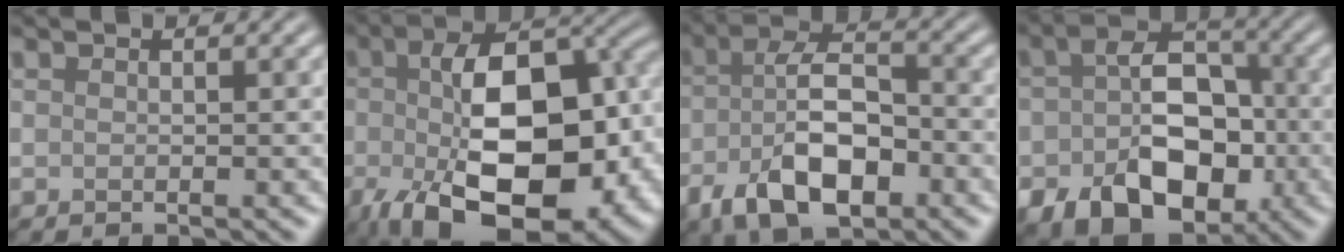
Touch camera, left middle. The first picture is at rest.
{"total": 15.6, "force": [-3.4, 8.1, 12.9], "torque": [-0.200, -0.014, -0.051]}
{"total": 8.5, "force": [-3.4, 4.0, 6.7], "torque": [-0.128, 0.003, -0.068]}
{"total": 11.1, "force": [-3.6, 7.4, 7.5], "torque": [-0.126, -0.020, -0.051]}